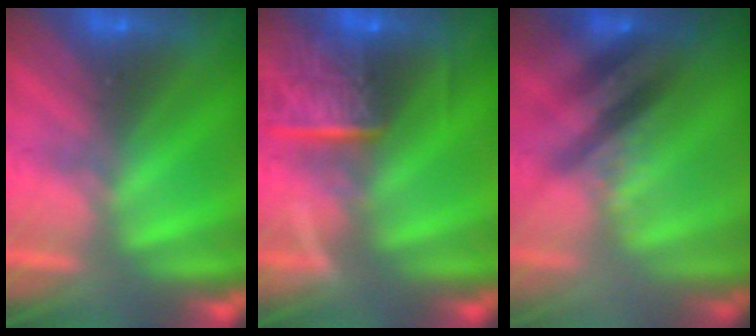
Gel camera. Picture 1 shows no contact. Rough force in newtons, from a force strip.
{"total": 7.6}
{"total": 2.5}